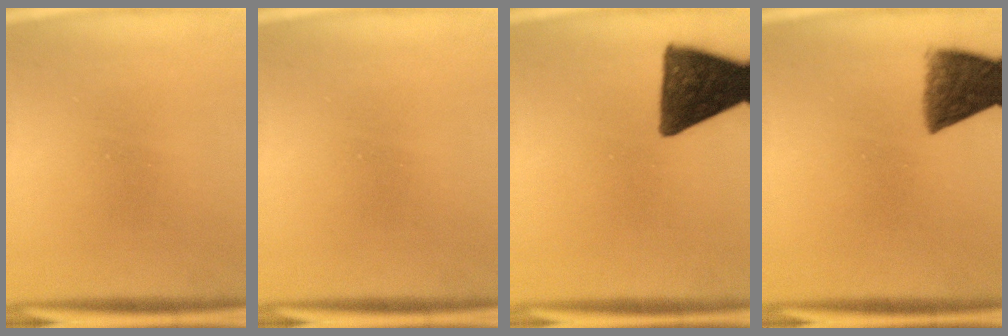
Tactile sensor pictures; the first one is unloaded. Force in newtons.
{"total": 0.0}
{"total": 12.3}
{"total": 9.1}